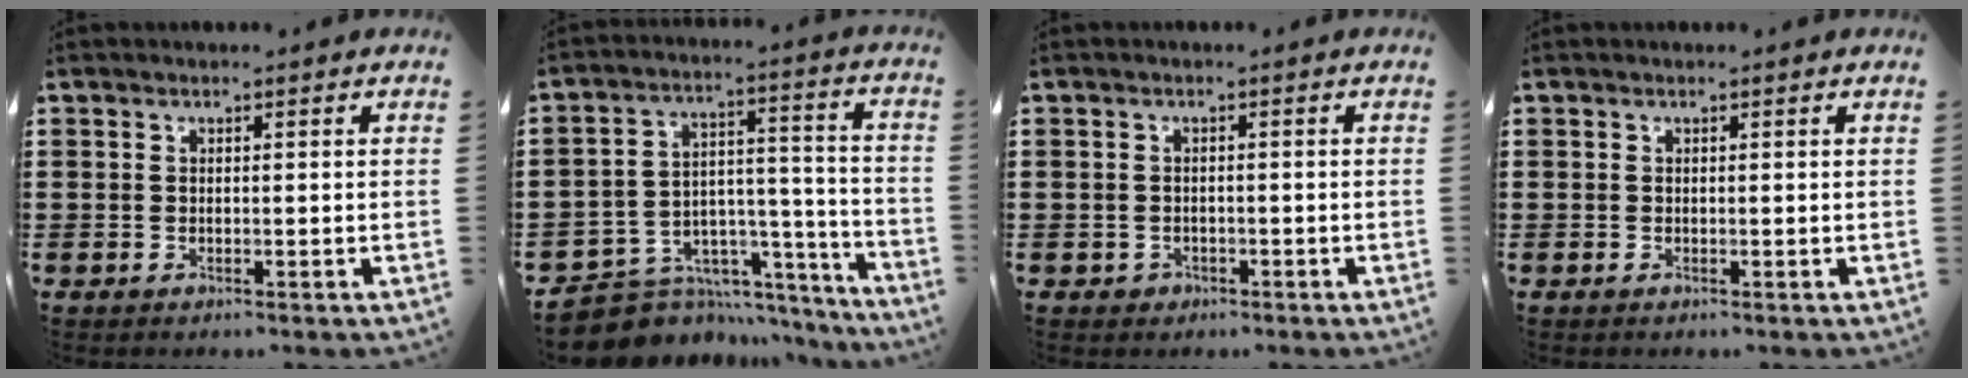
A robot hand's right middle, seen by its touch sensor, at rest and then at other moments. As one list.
[{"total": 7.2, "force": [-6.0, 3.9, 0.8], "torque": [-0.020, 0.006, -0.109]}, {"total": 1.1, "force": [-0.7, 0.8, 0.1], "torque": [-0.005, 0.002, -0.017]}, {"total": 0.0}]